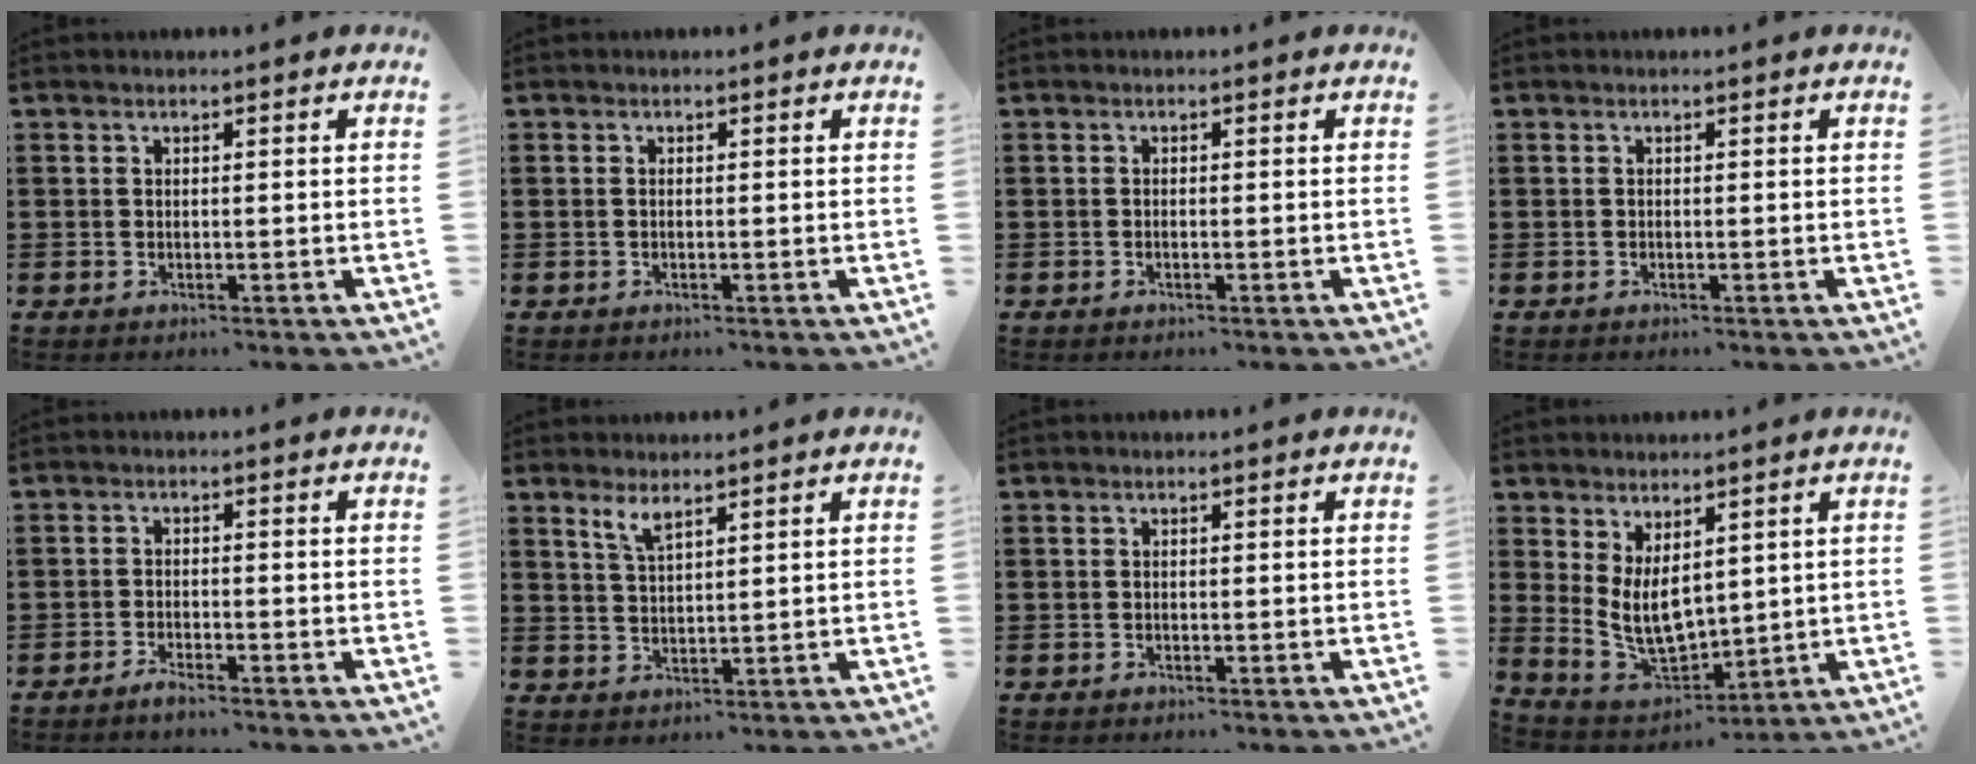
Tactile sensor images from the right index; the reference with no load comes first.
{"total": 0.0}
{"total": 0.0}
{"total": 0.0}
{"total": 1.7, "force": [-1.6, 0.0, 0.5], "torque": [-0.010, 0.001, -0.030]}
{"total": 2.9, "force": [2.3, 0.6, 1.7], "torque": [-0.039, 0.002, 0.041]}
{"total": 0.0}
{"total": 6.7, "force": [2.2, 4.0, 4.9], "torque": [-0.113, -0.015, 0.040]}